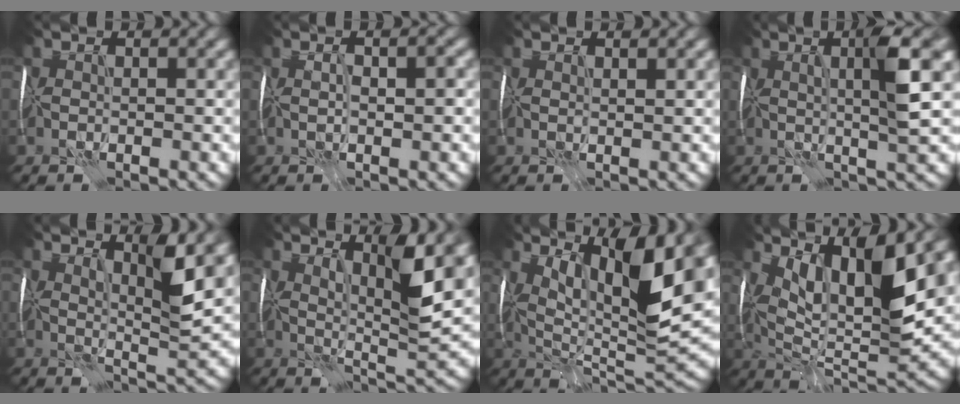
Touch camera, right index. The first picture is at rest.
{"total": 2.3, "force": [0.1, 0.7, 2.1], "torque": [-0.028, 0.004, 0.007]}
{"total": 1.1, "force": [0.7, 0.3, 0.8], "torque": [-0.012, -0.002, 0.016]}
{"total": 5.7, "force": [1.6, 0.2, 5.5], "torque": [-0.088, 0.012, 0.028]}
{"total": 5.6, "force": [2.8, 0.9, 4.8], "torque": [-0.071, -0.003, 0.049]}
{"total": 7.1, "force": [3.3, 1.1, 6.2], "torque": [-0.092, -0.002, 0.059]}
{"total": 11.7, "force": [4.5, 2.9, 10.3], "torque": [-0.169, -0.003, 0.083]}
{"total": 10.4, "force": [3.9, 3.2, 9.1], "torque": [-0.156, 0.002, 0.072]}